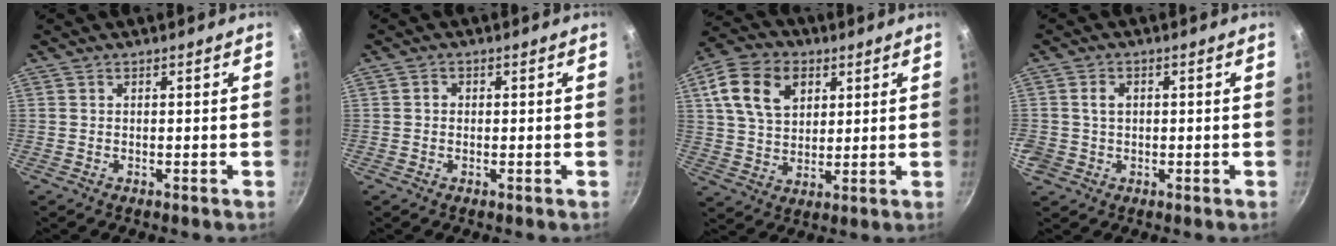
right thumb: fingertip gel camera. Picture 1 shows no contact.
{"total": 1.2, "force": [0.1, 1.0, 0.5], "torque": [-0.007, 0.005, -0.001]}
{"total": 13.3, "force": [4.9, 9.3, 8.2], "torque": [-0.130, -0.004, 0.082]}
{"total": 4.1, "force": [0.2, 3.5, 2.1], "torque": [-0.029, 0.006, 0.002]}